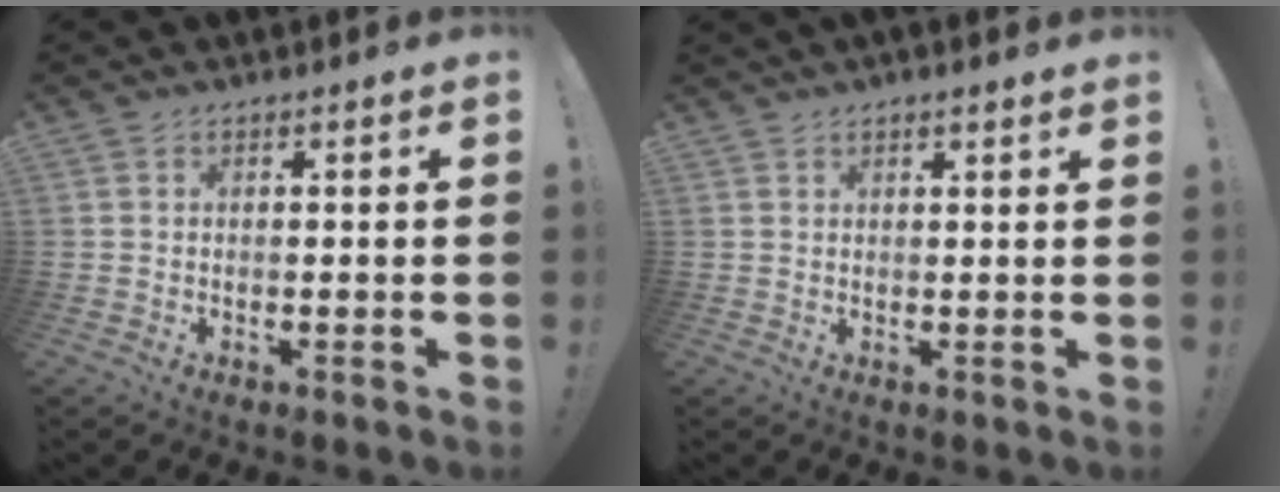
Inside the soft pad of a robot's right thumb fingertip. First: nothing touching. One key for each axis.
{"total": 1.6, "fx": 1.3, "fy": 0.2, "fz": 0.9, "tx": -0.020, "ty": -0.003, "tz": 0.024}